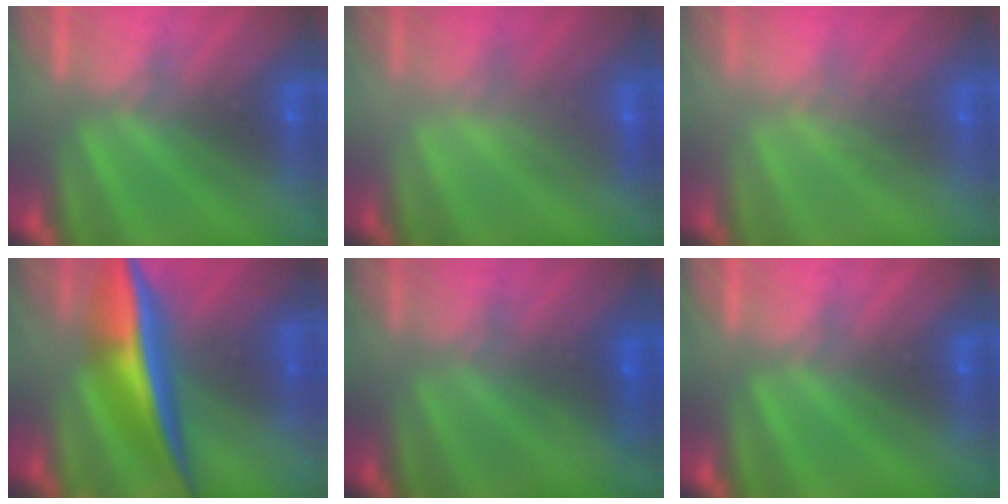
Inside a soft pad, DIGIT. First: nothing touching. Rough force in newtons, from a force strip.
{"total": 2.1}
{"total": 2.4}
{"total": 7.6}
{"total": 1.2}
{"total": 0.0}